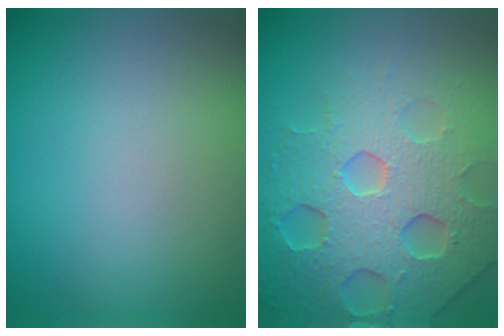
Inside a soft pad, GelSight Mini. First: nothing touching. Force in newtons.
{"total": 7.2, "press": 7.1, "slide": 1.4}